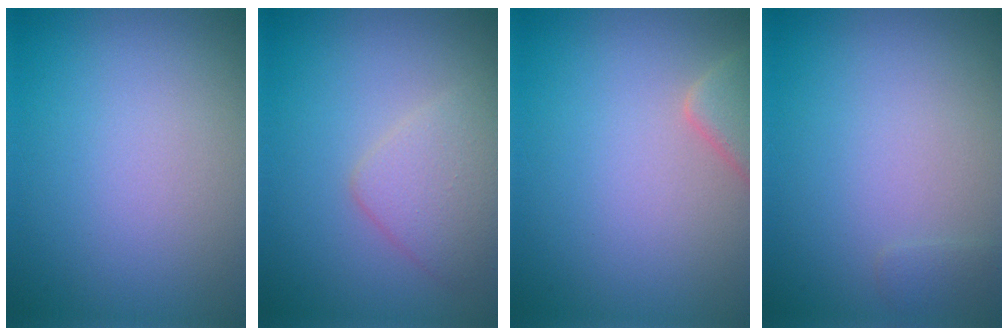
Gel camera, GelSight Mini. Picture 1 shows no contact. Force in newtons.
{"total": 3.0, "press": 3.0, "slide": 0.1}
{"total": 2.9, "press": 2.8, "slide": 0.3}
{"total": 0.7, "press": 0.7, "slide": 0.0}